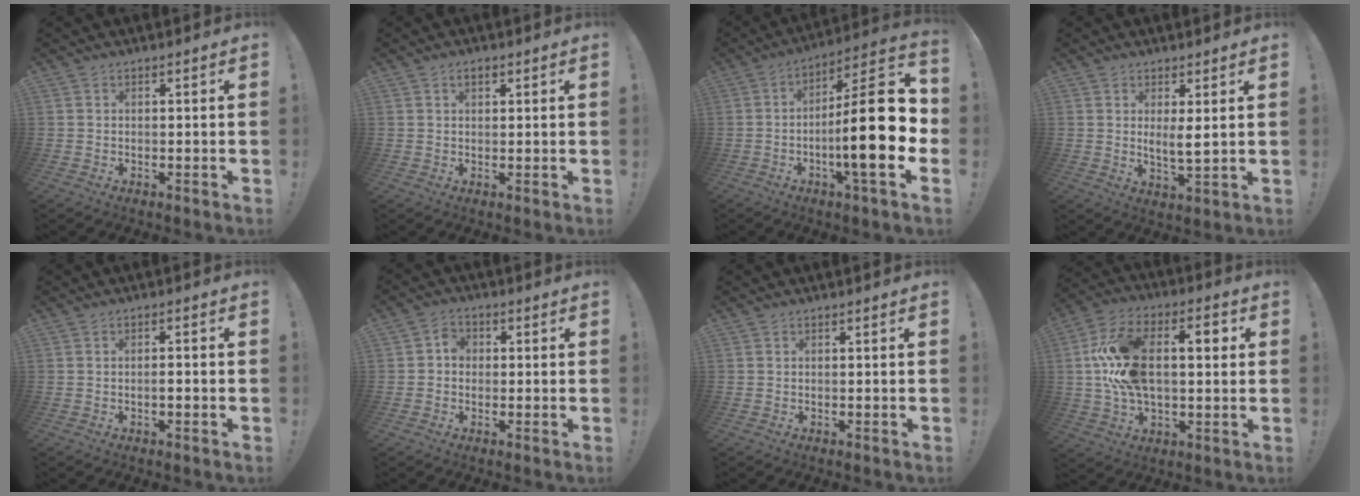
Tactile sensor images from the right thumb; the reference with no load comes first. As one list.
[{"total": 2.0, "force": [1.0, 1.2, 1.2], "torque": [-0.015, -0.001, 0.015]}, {"total": 22.9, "force": [-3.1, 4.4, 22.2], "torque": [-0.352, 0.010, -0.055]}, {"total": 4.4, "force": [1.8, 1.3, 3.7], "torque": [-0.049, -0.021, 0.027]}, {"total": 1.8, "force": [-0.9, 0.3, 1.5], "torque": [-0.026, 0.002, -0.016]}, {"total": 3.7, "force": [-0.6, 3.1, 2.0], "torque": [-0.029, 0.009, -0.013]}, {"total": 0.0}, {"total": 17.9, "force": [1.7, 10.6, 14.3], "torque": [-0.248, 0.019, 0.025]}]